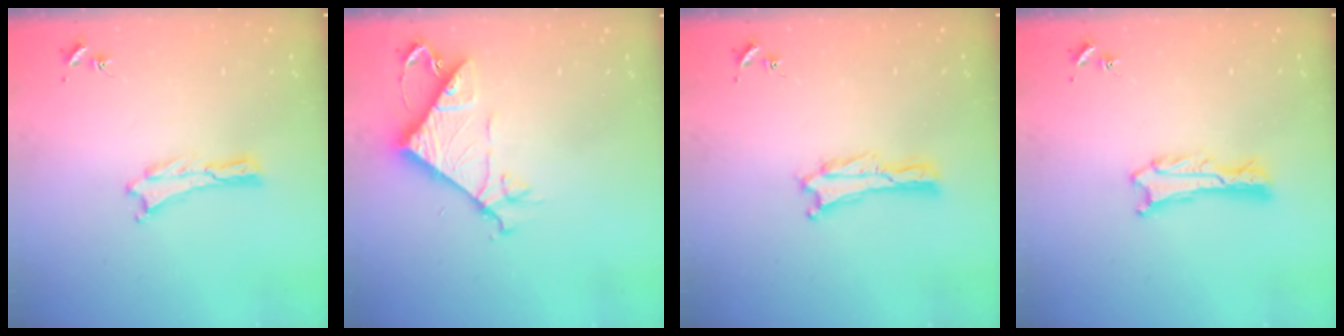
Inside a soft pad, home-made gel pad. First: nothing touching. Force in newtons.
{"total": 7.6, "press": 7.6, "slide": 0.6}
{"total": 0.0}
{"total": 0.9, "press": 0.9, "slide": 0.1}